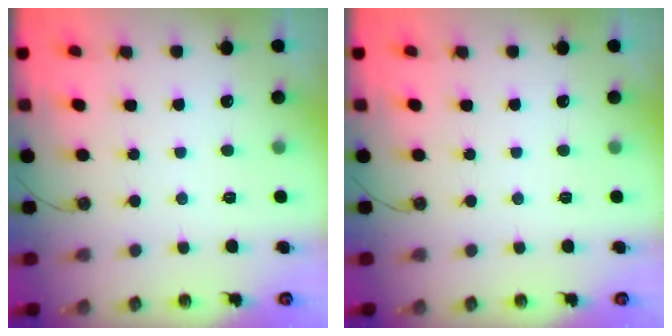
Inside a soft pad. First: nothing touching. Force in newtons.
{"total": 0.0}